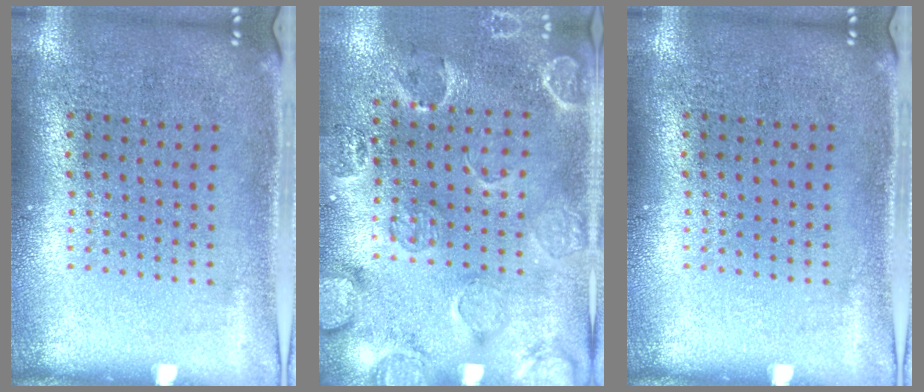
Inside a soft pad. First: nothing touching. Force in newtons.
{"total": 2.7, "press": 1.8, "slide": 2.0}
{"total": 0.0}